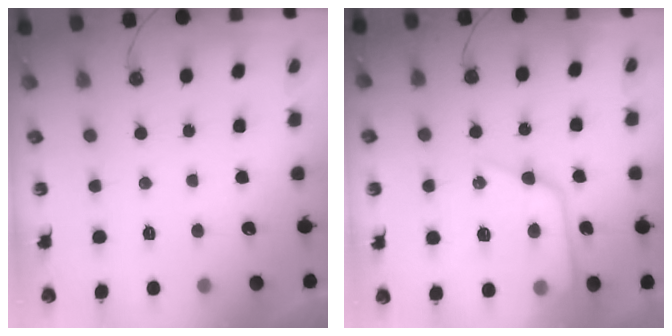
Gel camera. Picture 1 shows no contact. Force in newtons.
{"total": 17.6, "press": 17.5, "slide": 1.6}